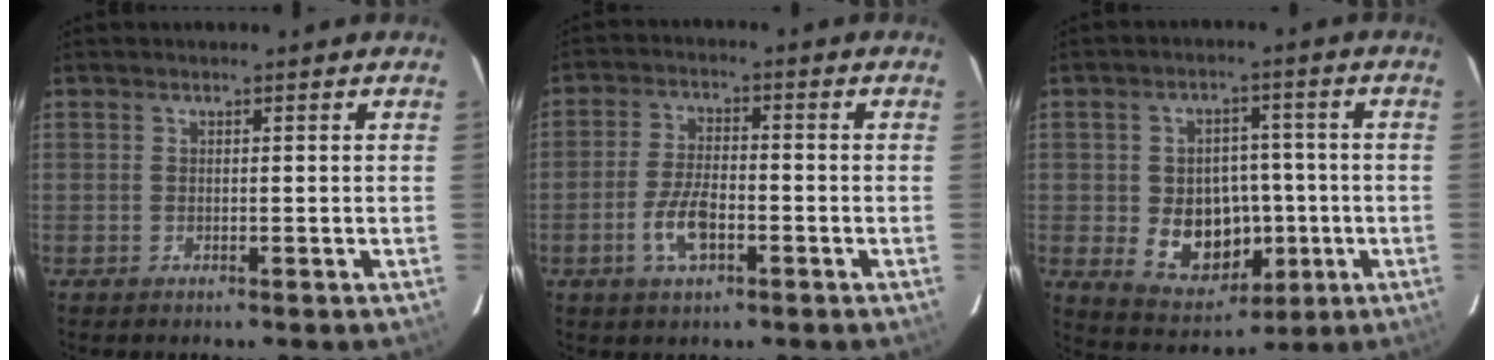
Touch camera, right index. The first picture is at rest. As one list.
[{"total": 7.1, "force": [-2.9, 3.1, 5.6], "torque": [-0.121, 0.000, -0.053]}, {"total": 11.7, "force": [-2.2, 9.4, 6.7], "torque": [-0.137, 0.004, -0.010]}]